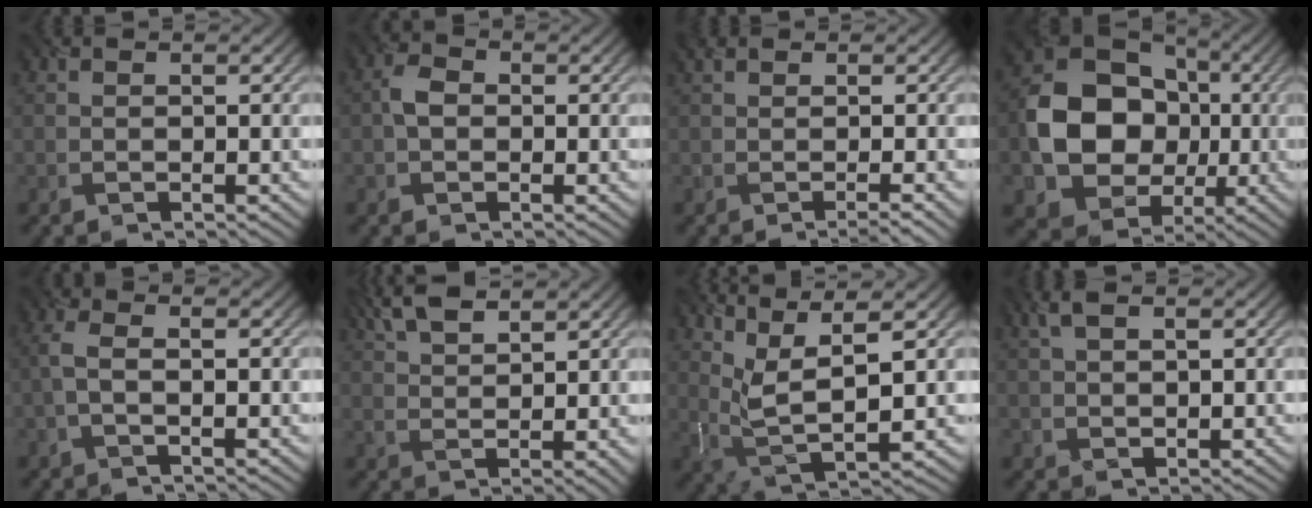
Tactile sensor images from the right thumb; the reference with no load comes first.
{"total": 2.2, "force": [-0.3, 1.9, 1.1], "torque": [-0.022, 0.006, -0.013]}
{"total": 1.8, "force": [-0.4, 0.4, 1.7], "torque": [-0.021, 0.005, -0.012]}
{"total": 13.5, "force": [-1.2, 11.4, 7.1], "torque": [-0.139, -0.009, -0.022]}
{"total": 1.7, "force": [-0.4, 0.7, 1.5], "torque": [-0.046, 0.005, -0.011]}
{"total": 5.5, "force": [4.1, 1.7, 3.2], "torque": [-0.071, 0.015, 0.084]}
{"total": 6.2, "force": [3.2, 1.6, 5.1], "torque": [-0.118, 0.000, 0.073]}
{"total": 2.2, "force": [1.4, 1.3, 1.2], "torque": [-0.035, 0.004, 0.030]}